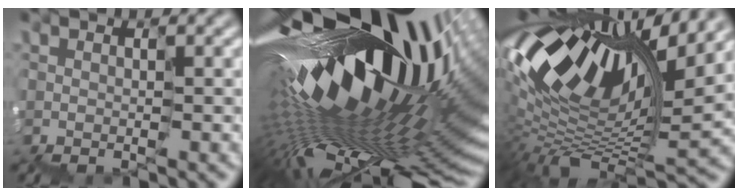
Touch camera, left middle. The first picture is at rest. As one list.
[{"total": 16.8, "force": [2.1, 6.2, 15.5], "torque": [-0.242, -0.013, 0.039]}, {"total": 12.8, "force": [6.7, 3.8, 10.2], "torque": [-0.210, 0.032, 0.113]}]